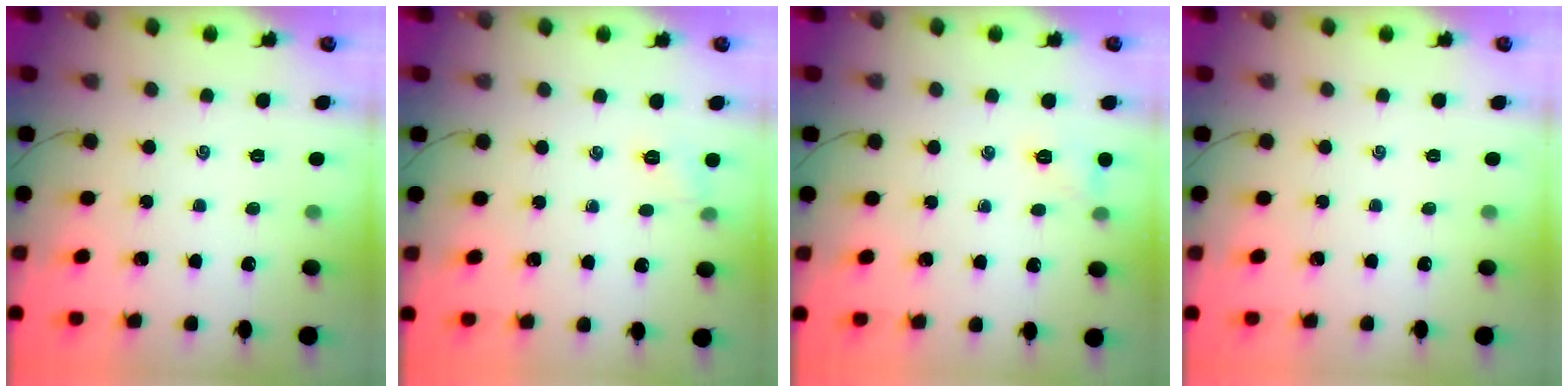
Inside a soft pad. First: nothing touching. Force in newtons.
{"total": 5.2, "press": 4.9, "slide": 1.6}
{"total": 6.3, "press": 6.2, "slide": 1.3}
{"total": 0.0}